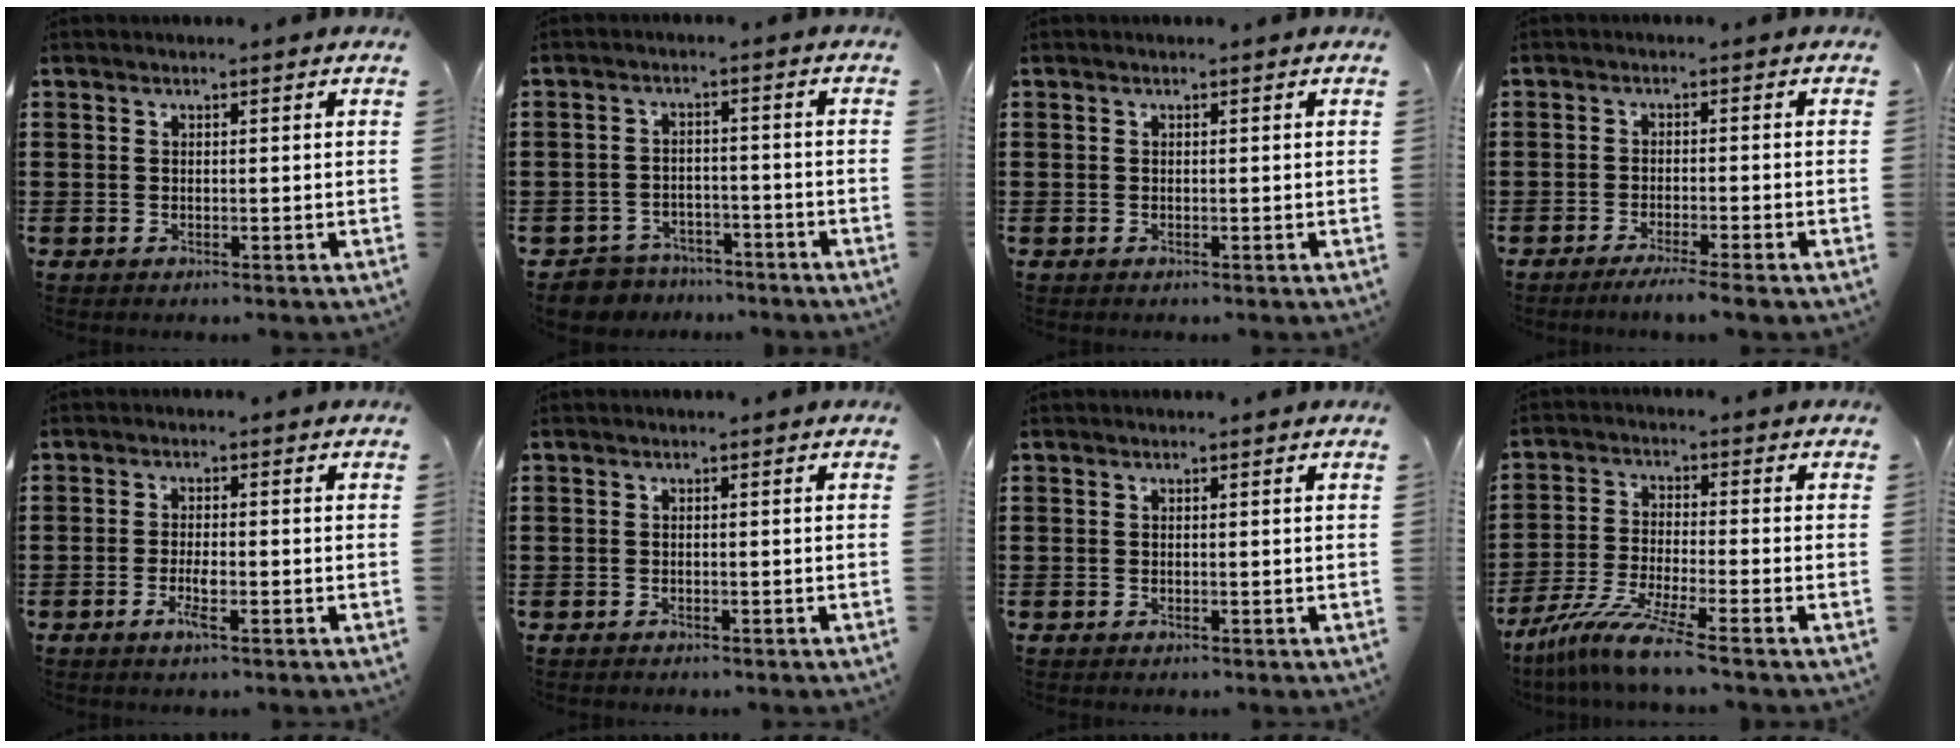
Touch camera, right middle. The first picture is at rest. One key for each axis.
{"total": 4.9, "fx": -4.7, "fy": 1.2, "fz": -0.1, "tx": -0.015, "ty": 0.008, "tz": -0.102}
{"total": 0.0}
{"total": 2.7, "fx": -2.4, "fy": -0.2, "fz": 1.3, "tx": -0.020, "ty": 0.002, "tz": -0.045}
{"total": 3.0, "fx": -1.2, "fy": 0.6, "fz": 2.7, "tx": -0.060, "ty": -0.006, "tz": -0.024}
{"total": 0.9, "fx": -0.6, "fy": 0.7, "fz": -0.1, "tx": 0.001, "ty": 0.004, "tz": -0.015}
{"total": 0.0}
{"total": 8.0, "fx": -6.6, "fy": -0.2, "fz": 4.6, "tx": -0.104, "ty": -0.016, "tz": -0.130}